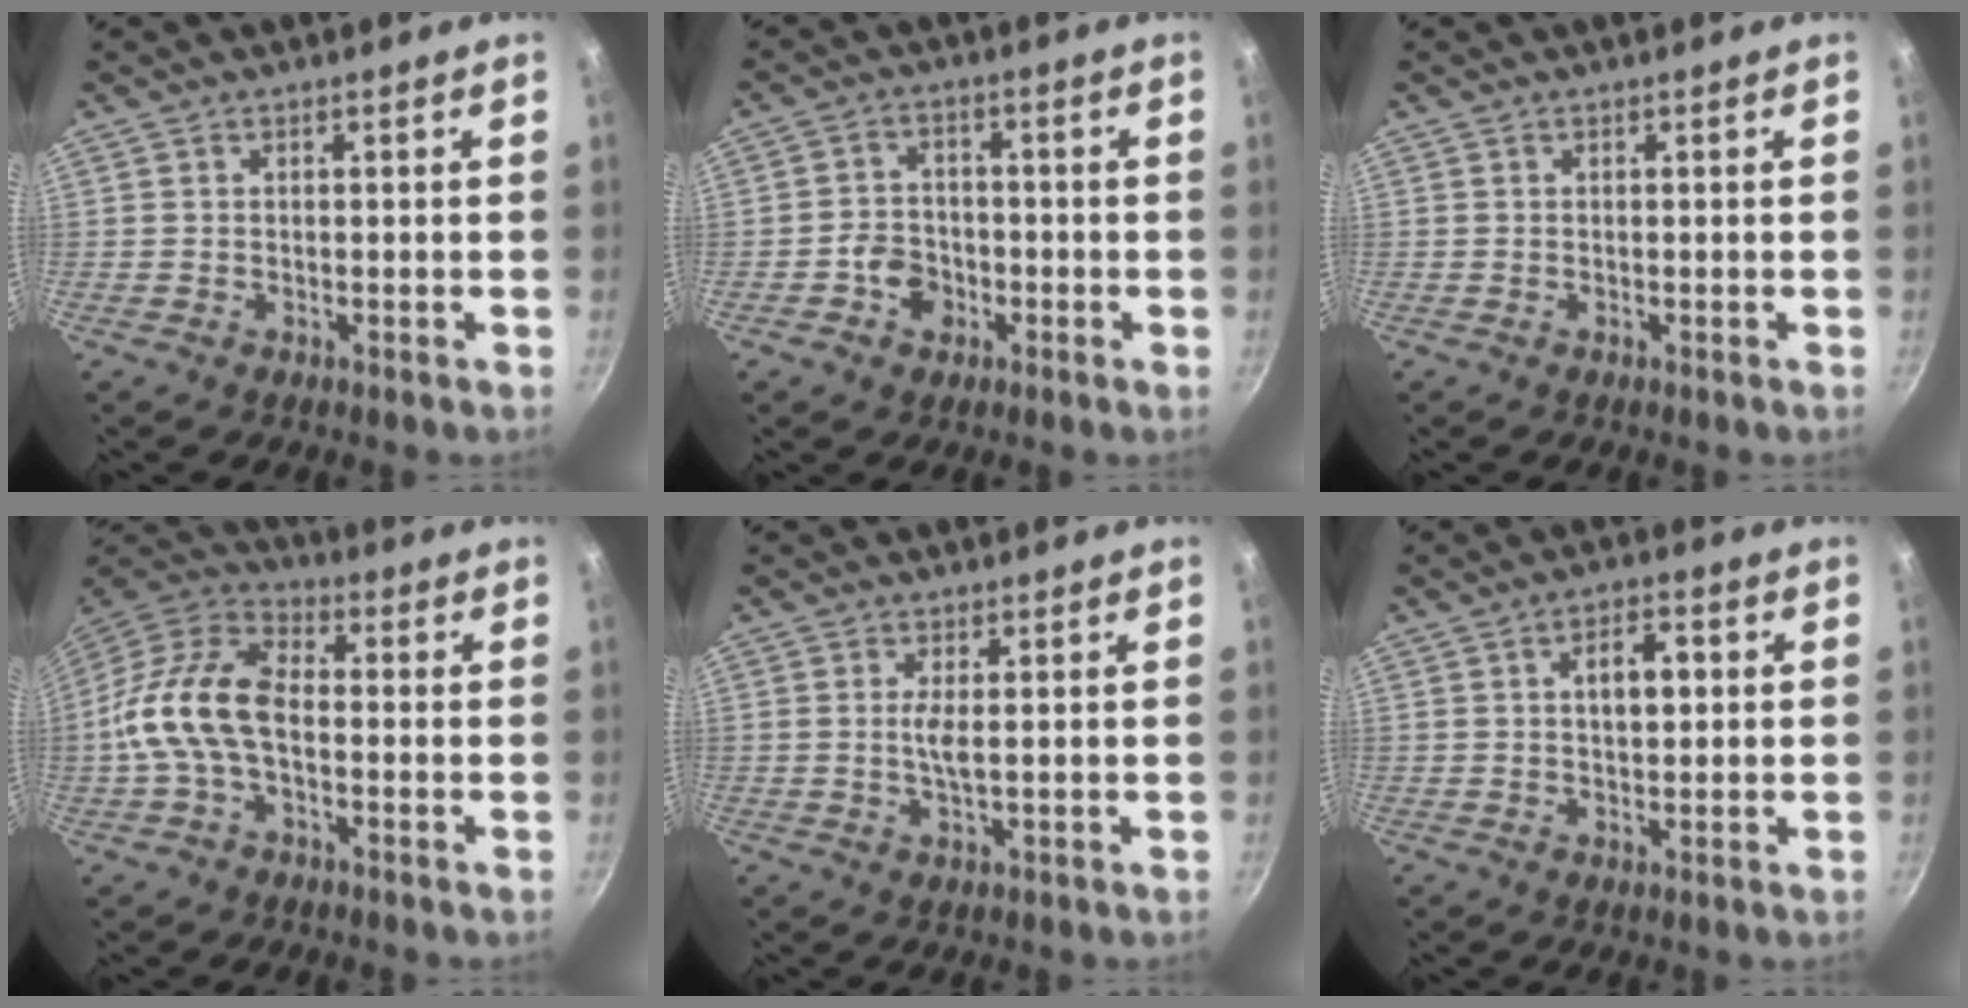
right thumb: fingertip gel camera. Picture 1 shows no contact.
{"total": 5.3, "force": [-2.1, 4.2, 2.3], "torque": [-0.022, 0.021, -0.042]}
{"total": 0.0}
{"total": 14.4, "force": [-1.8, 8.6, 11.4], "torque": [-0.205, 0.041, -0.054]}
{"total": 2.7, "force": [0.3, 0.5, 2.7], "torque": [-0.059, -0.004, 0.008]}
{"total": 5.9, "force": [1.0, 3.1, 5.0], "torque": [-0.058, 0.010, 0.013]}